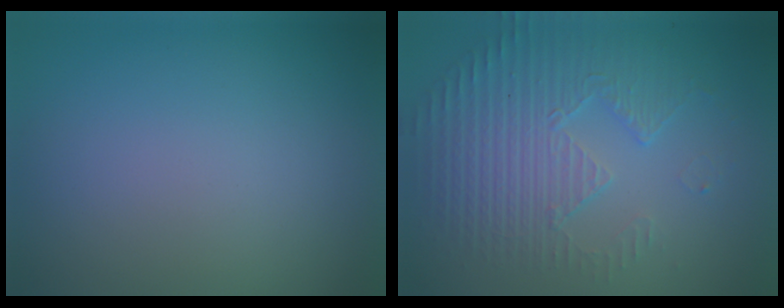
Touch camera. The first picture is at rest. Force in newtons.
{"total": 5.4, "press": 3.7, "slide": 3.9}